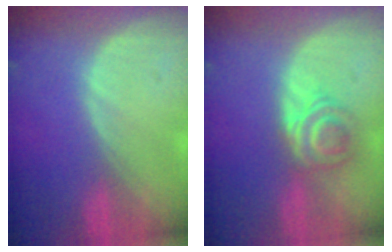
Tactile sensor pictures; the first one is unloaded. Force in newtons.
{"total": 5.8, "press": 4.9, "slide": 3.2}